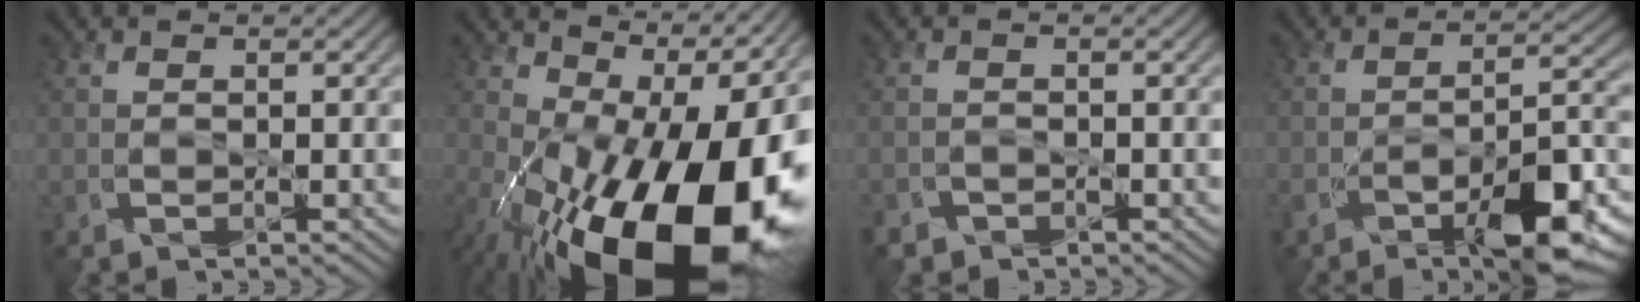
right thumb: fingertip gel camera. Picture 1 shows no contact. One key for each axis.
{"total": 20.8, "fx": -4.5, "fy": 12.0, "fz": 16.4, "tx": -0.266, "ty": -0.077, "tz": -0.038}
{"total": 1.3, "fx": -1.1, "fy": 0.4, "fz": -0.3, "tx": 0.010, "ty": -0.001, "tz": -0.025}
{"total": 12.1, "fx": -7.6, "fy": 3.7, "fz": 8.6, "tx": -0.124, "ty": 0.000, "tz": -0.128}